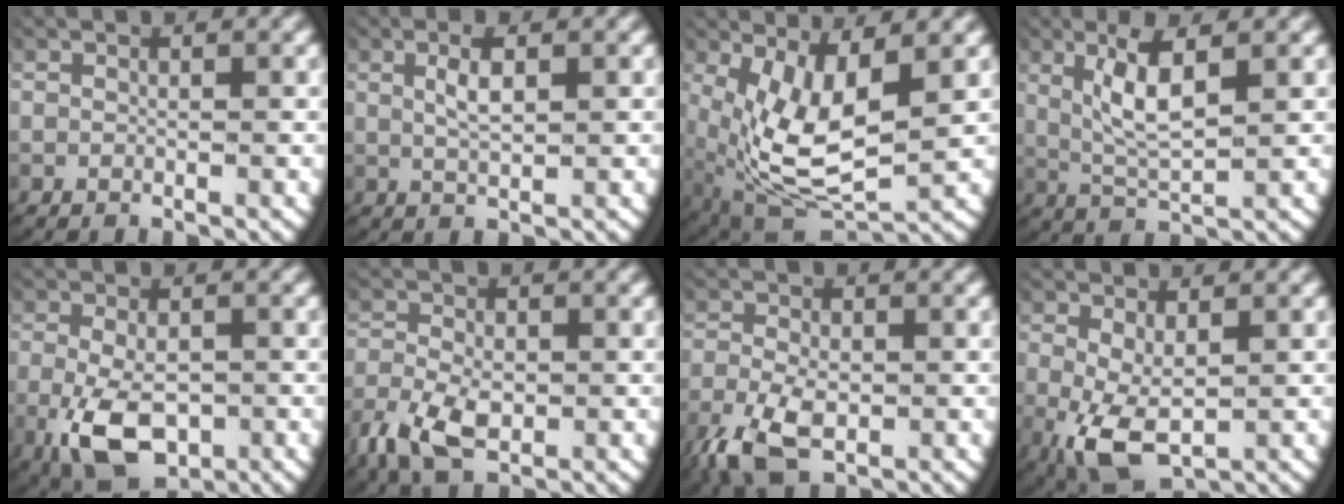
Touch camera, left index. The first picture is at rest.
{"total": 2.2, "force": [0.5, 0.5, 2.1], "torque": [-0.046, -0.004, 0.016]}
{"total": 8.7, "force": [-1.0, 4.9, 7.1], "torque": [-0.151, -0.051, 0.018]}
{"total": 5.1, "force": [1.5, 1.9, 4.5], "torque": [-0.103, -0.013, 0.039]}
{"total": 6.8, "force": [-2.4, 4.0, 4.9], "torque": [-0.103, -0.029, -0.025]}
{"total": 5.0, "force": [-2.5, 3.0, 3.2], "torque": [-0.080, -0.024, -0.031]}
{"total": 5.2, "force": [-2.6, 3.0, 3.3], "torque": [-0.084, -0.023, -0.033]}
{"total": 5.8, "force": [-1.8, 3.4, 4.3], "torque": [-0.106, -0.040, -0.008]}